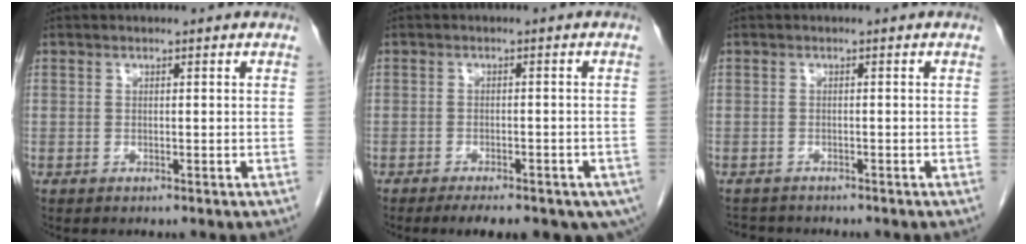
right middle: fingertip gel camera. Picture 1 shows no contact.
{"total": 13.9, "force": [-9.1, 5.5, 8.9], "torque": [-0.105, -0.017, -0.109]}
{"total": 3.2, "force": [-3.0, 1.1, 0.5], "torque": [-0.009, -0.007, -0.043]}